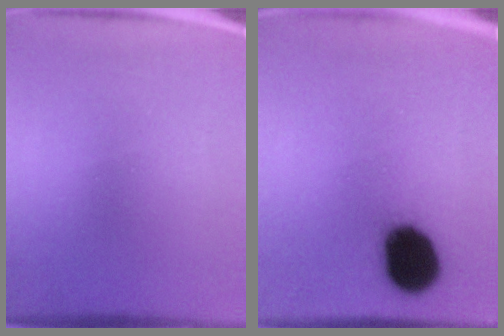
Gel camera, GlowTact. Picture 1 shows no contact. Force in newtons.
{"total": 13.8}